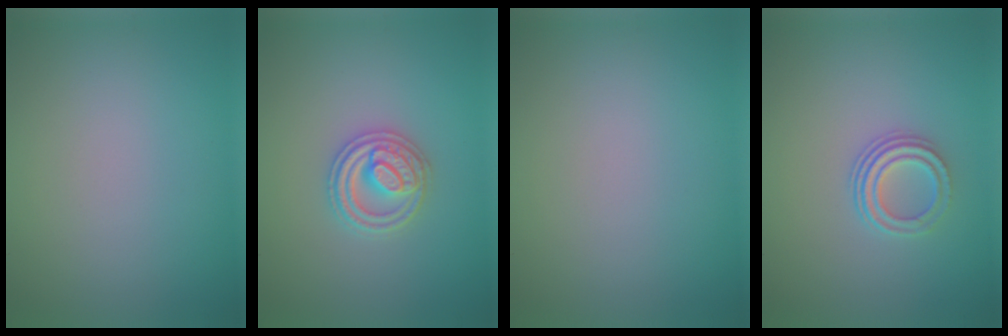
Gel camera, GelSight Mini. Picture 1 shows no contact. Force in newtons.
{"total": 3.3, "press": 3.2, "slide": 0.6}
{"total": 0.0}
{"total": 2.8, "press": 2.2, "slide": 1.8}